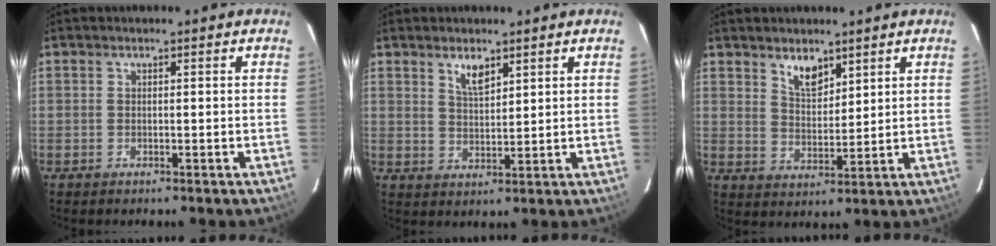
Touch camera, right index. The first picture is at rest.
{"total": 4.2, "force": [2.7, 1.6, 2.7], "torque": [-0.049, -0.002, 0.051]}
{"total": 5.5, "force": [3.9, 2.5, 2.9], "torque": [-0.047, 0.002, 0.075]}